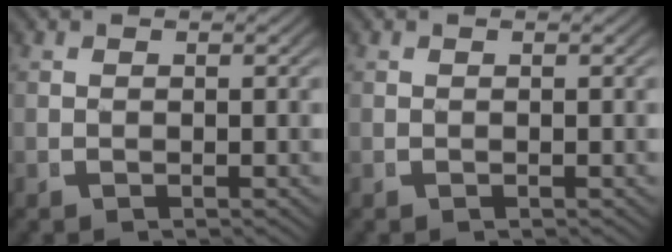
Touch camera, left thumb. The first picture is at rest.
{"total": 0.0}